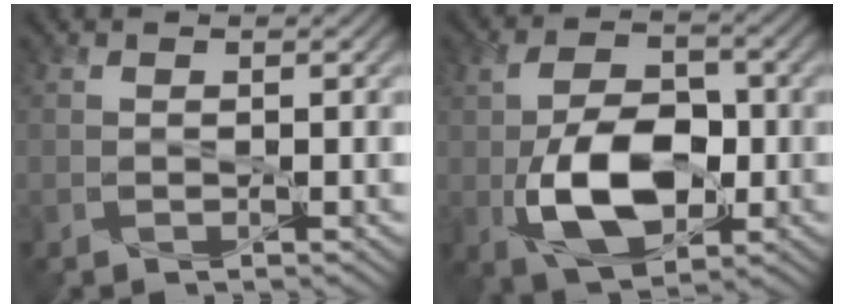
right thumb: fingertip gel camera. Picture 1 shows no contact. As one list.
[{"total": 10.3, "force": [-2.1, 6.1, 8.1], "torque": [-0.163, -0.002, -0.040]}]